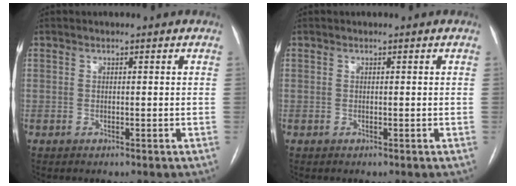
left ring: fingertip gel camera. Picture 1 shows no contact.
{"total": 0.0}